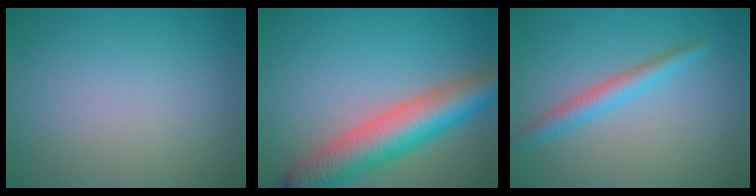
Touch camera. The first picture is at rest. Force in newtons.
{"total": 8.6, "press": 8.6, "slide": 0.2}
{"total": 2.6, "press": 2.6, "slide": 0.1}